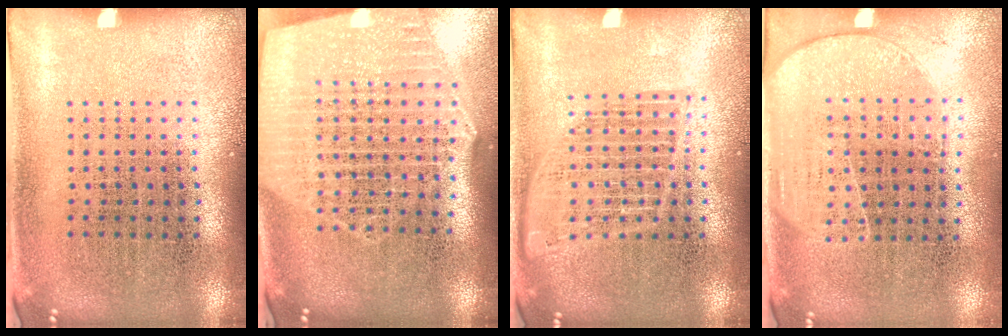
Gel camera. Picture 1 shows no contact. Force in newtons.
{"total": 2.7, "press": 2.3, "slide": 1.4}
{"total": 1.4, "press": 1.2, "slide": 0.6}
{"total": 1.8, "press": 1.5, "slide": 0.9}